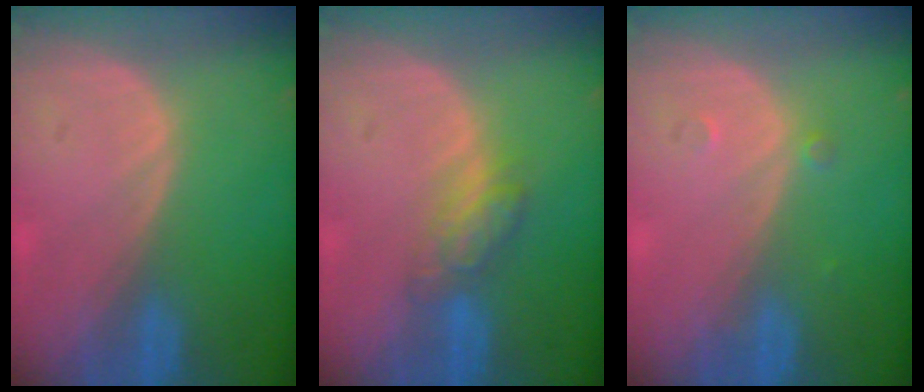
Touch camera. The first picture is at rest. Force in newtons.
{"total": 4.4, "press": 4.3, "slide": 1.1}
{"total": 0.8, "press": 0.8, "slide": 0.1}